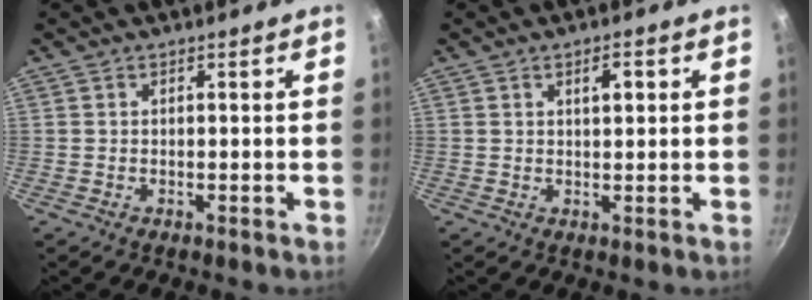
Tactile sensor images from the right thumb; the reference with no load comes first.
{"total": 3.1, "force": [1.1, 1.3, 2.6], "torque": [-0.030, 0.002, 0.018]}